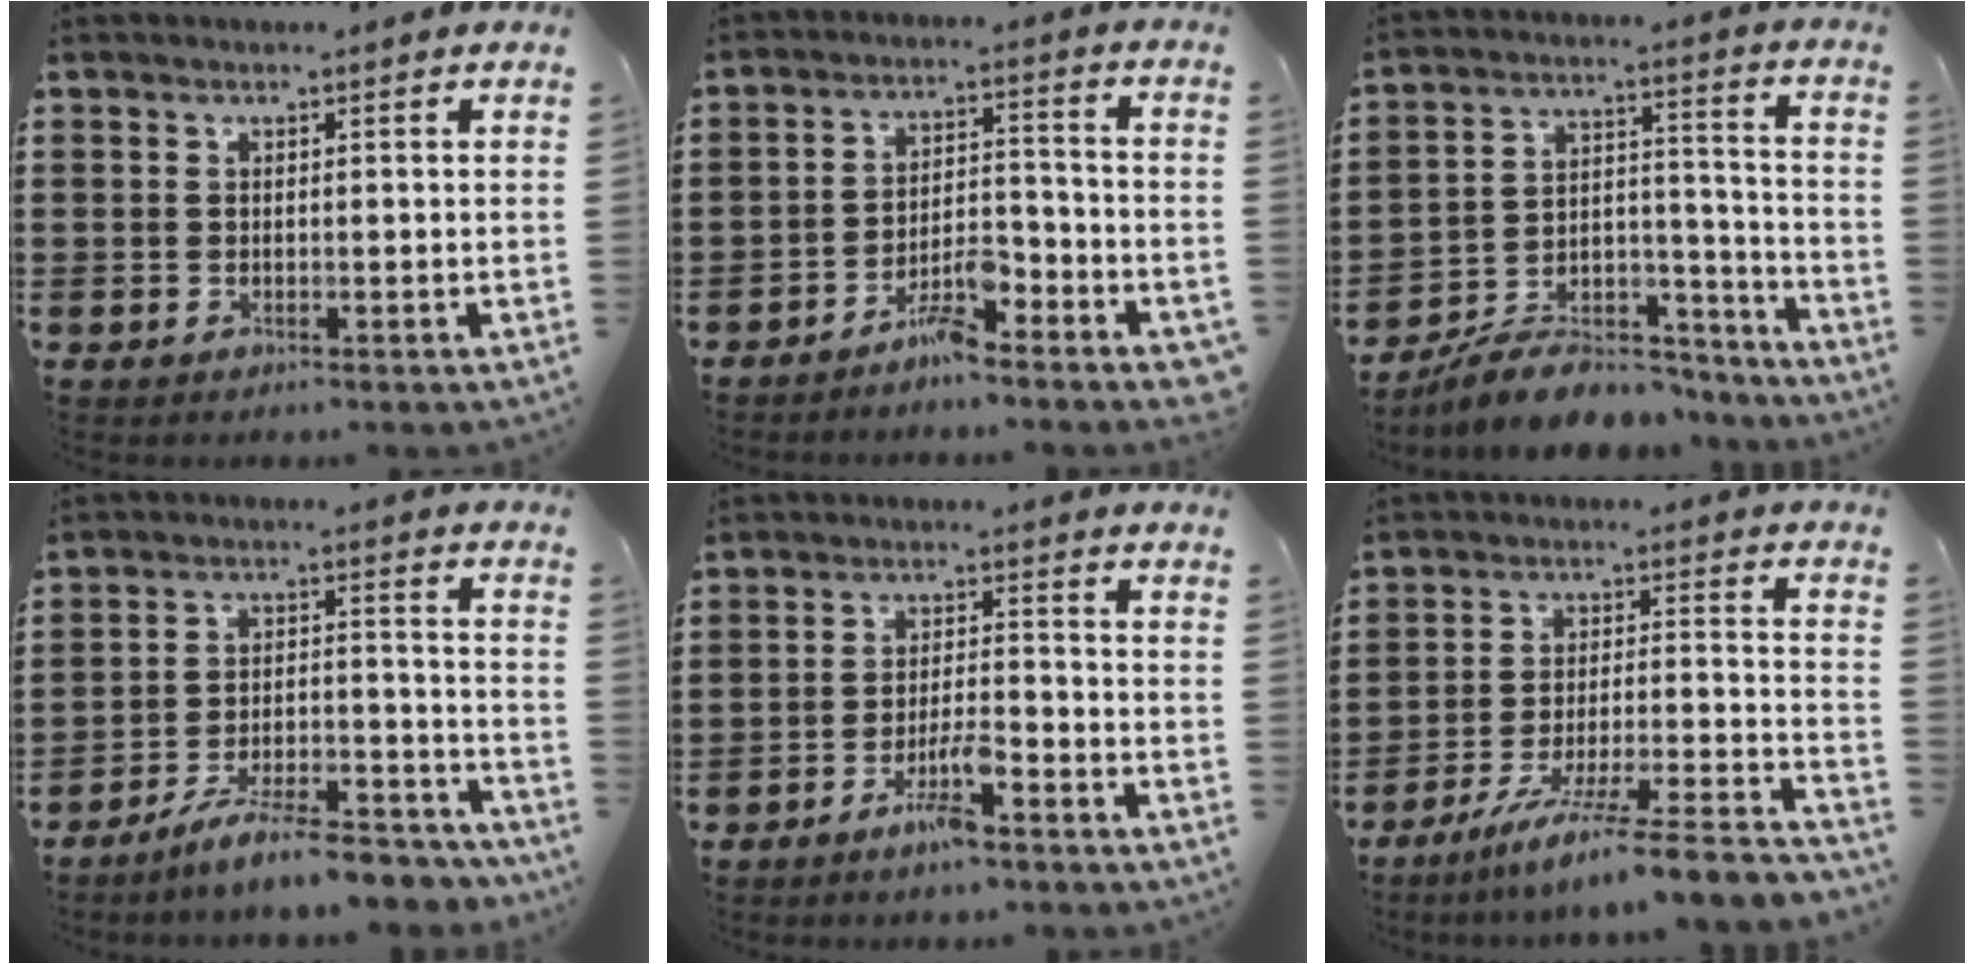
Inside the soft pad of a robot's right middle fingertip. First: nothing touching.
{"total": 5.9, "force": [-4.7, 1.1, 3.3], "torque": [-0.066, 0.009, -0.092]}
{"total": 8.7, "force": [-7.7, 2.9, 2.7], "torque": [-0.043, 0.028, -0.146]}
{"total": 8.9, "force": [-7.9, 0.4, 3.9], "torque": [-0.064, 0.012, -0.151]}
{"total": 5.2, "force": [-3.5, 0.7, 3.8], "torque": [-0.082, -0.002, -0.068]}
{"total": 8.6, "force": [-7.1, -0.7, 4.8], "torque": [-0.082, -0.012, -0.142]}